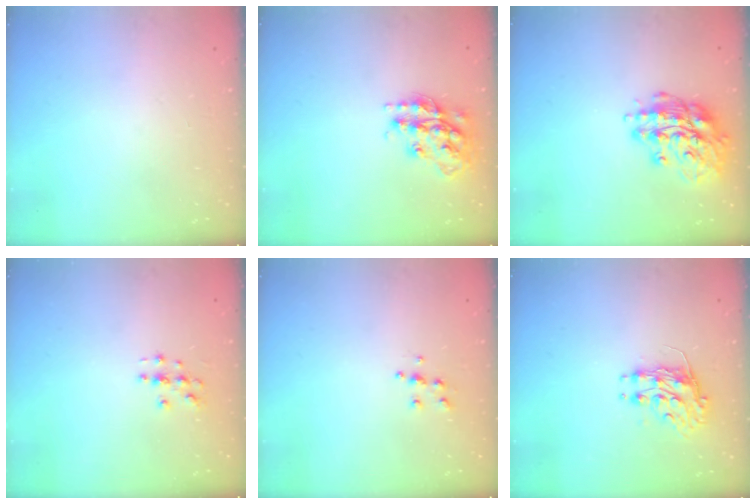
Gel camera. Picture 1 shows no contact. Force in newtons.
{"total": 15.2, "press": 15.2, "slide": 0.8}
{"total": 16.0, "press": 15.9, "slide": 1.6}
{"total": 2.8, "press": 2.8, "slide": 0.3}
{"total": 5.5, "press": 5.5, "slide": 0.5}
{"total": 8.3, "press": 8.3, "slide": 0.1}